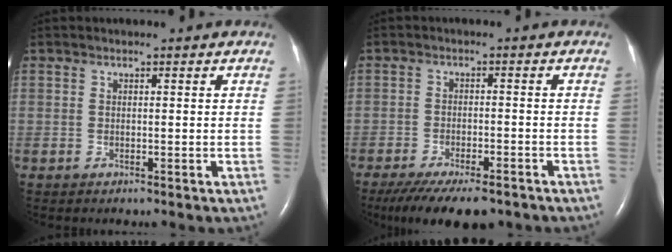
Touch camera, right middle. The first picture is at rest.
{"total": 12.9, "force": [-10.1, 3.6, 7.1], "torque": [-0.134, -0.026, -0.152]}